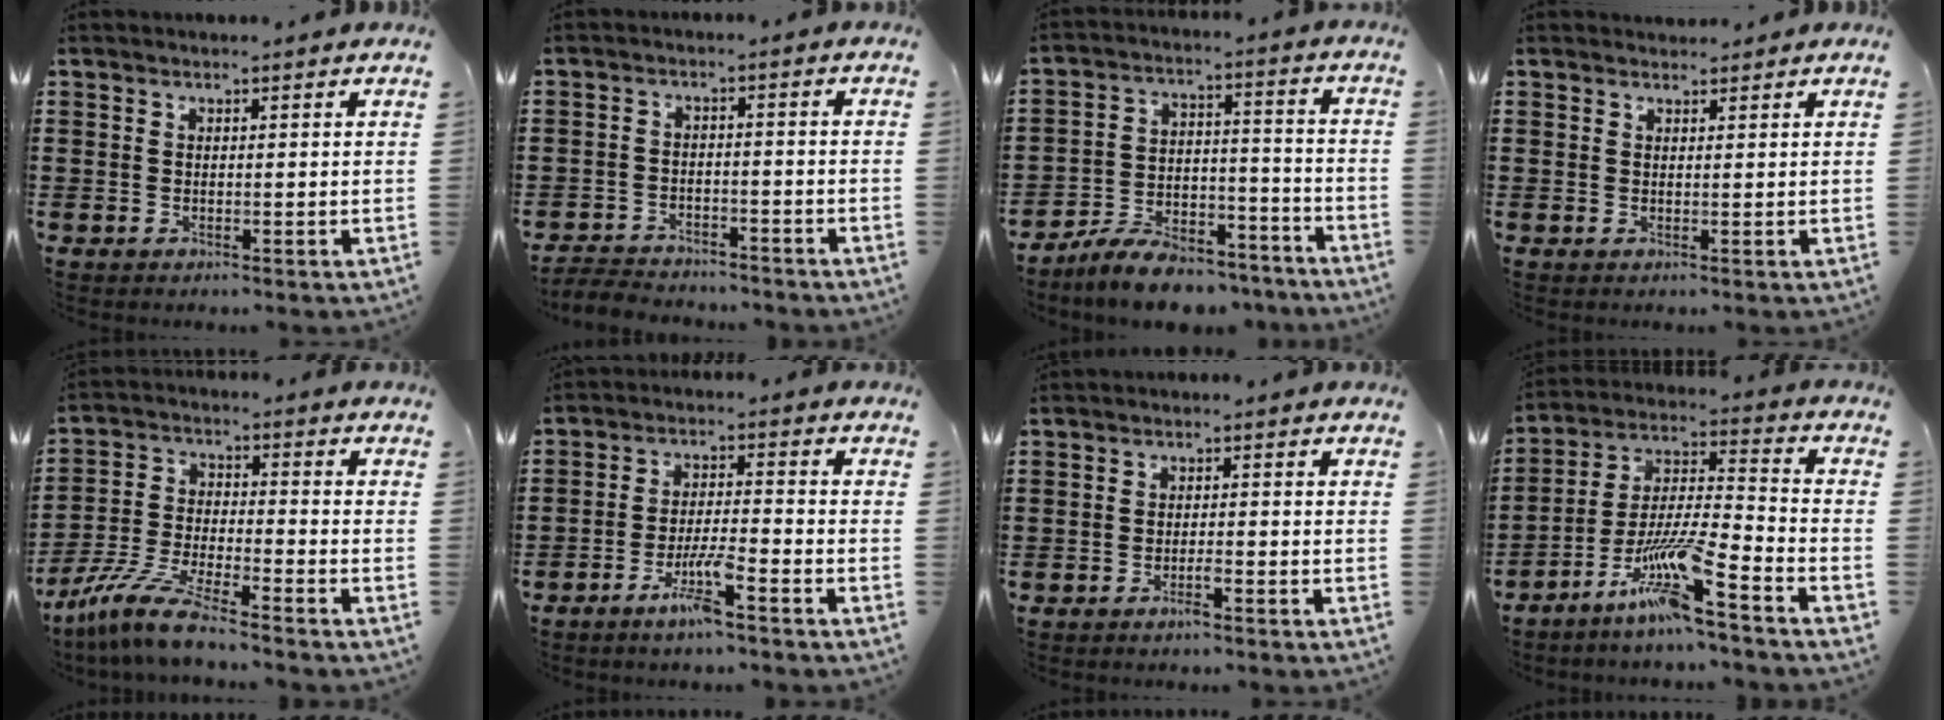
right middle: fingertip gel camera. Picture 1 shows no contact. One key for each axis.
{"total": 3.7, "fx": -3.7, "fy": 0.5, "fz": 0.1, "tx": -0.013, "ty": -0.002, "tz": -0.080}
{"total": 8.7, "fx": -8.0, "fy": 2.2, "fz": 2.6, "tx": -0.040, "ty": 0.030, "tz": -0.149}
{"total": 1.2, "fx": 1.1, "fy": 0.4, "fz": -0.1, "tx": 0.007, "ty": -0.001, "tz": 0.021}
{"total": 8.8, "fx": -7.7, "fy": 0.2, "fz": 4.3, "tx": -0.101, "ty": -0.005, "tz": -0.156}
{"total": 6.2, "fx": -4.0, "fy": 0.5, "fz": 4.7, "tx": -0.101, "ty": -0.010, "tz": -0.077}
{"total": 1.8, "fx": -1.2, "fy": 0.1, "fz": 1.3, "tx": -0.023, "ty": -0.004, "tz": -0.022}
{"total": 12.0, "fx": -8.2, "fy": 0.6, "fz": 8.8, "tx": -0.184, "ty": -0.008, "tz": -0.166}